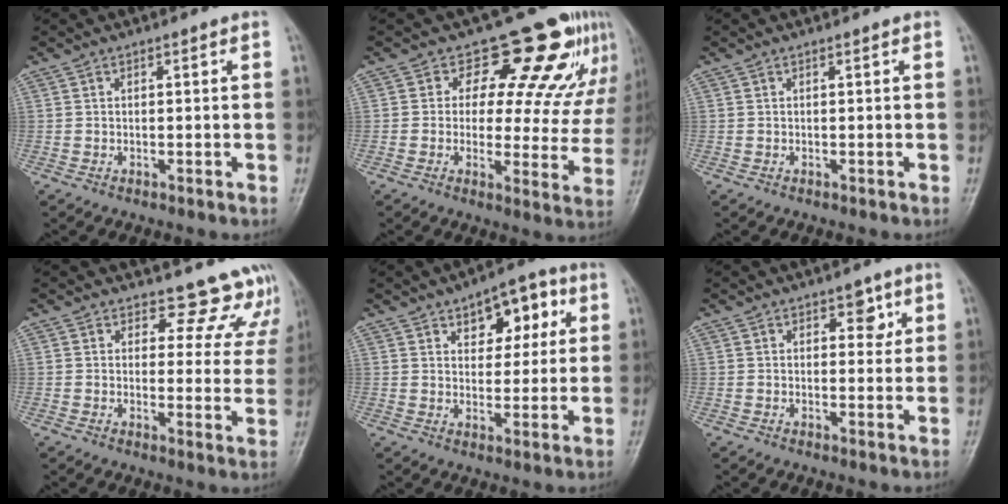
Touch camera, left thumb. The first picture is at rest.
{"total": 15.3, "force": [10.4, 8.0, 7.9], "torque": [-0.036, -0.058, 0.113]}
{"total": 0.0}
{"total": 11.1, "force": [9.9, 5.0, -0.1], "torque": [0.060, -0.062, 0.081]}
{"total": 9.9, "force": [4.2, 5.8, 6.7], "torque": [-0.047, -0.007, 0.054]}
{"total": 3.6, "force": [1.6, 2.4, 2.1], "torque": [0.002, -0.005, 0.017]}